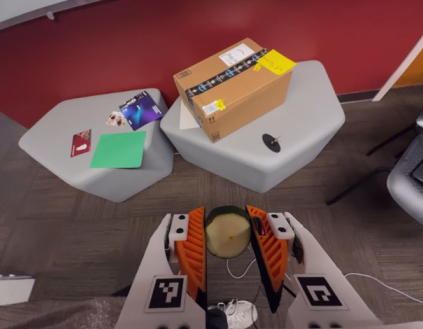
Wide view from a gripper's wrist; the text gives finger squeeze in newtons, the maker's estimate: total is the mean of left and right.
{"total": 12.2, "left": 12.2, "right": 12.2}